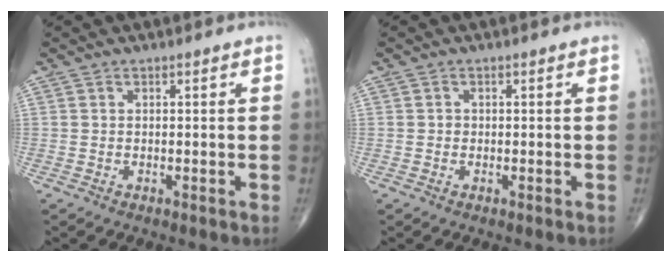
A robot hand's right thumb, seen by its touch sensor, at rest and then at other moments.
{"total": 0.6, "force": [-0.1, 0.6, 0.2], "torque": [0.002, 0.003, -0.002]}